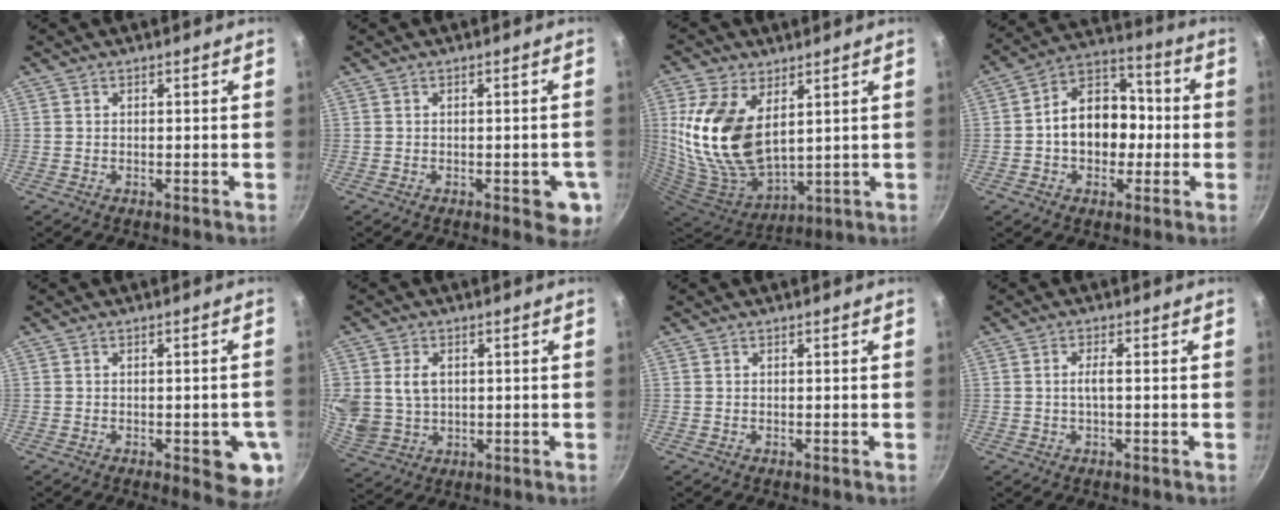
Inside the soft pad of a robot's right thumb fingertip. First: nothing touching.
{"total": 5.8, "force": [-1.8, 2.5, 4.9], "torque": [-0.043, 0.000, -0.021]}
{"total": 18.1, "force": [4.9, 10.6, 13.7], "torque": [-0.275, -0.040, 0.112]}
{"total": 14.2, "force": [-1.0, 10.6, 9.4], "torque": [-0.098, 0.041, -0.031]}
{"total": 7.7, "force": [-2.1, 3.0, 6.8], "torque": [-0.061, -0.001, -0.024]}
{"total": 9.5, "force": [1.7, 7.6, 5.6], "torque": [-0.101, -0.012, 0.042]}
{"total": 0.0}
{"total": 2.3, "force": [-0.1, 0.5, 2.2], "torque": [-0.048, 0.006, -0.003]}